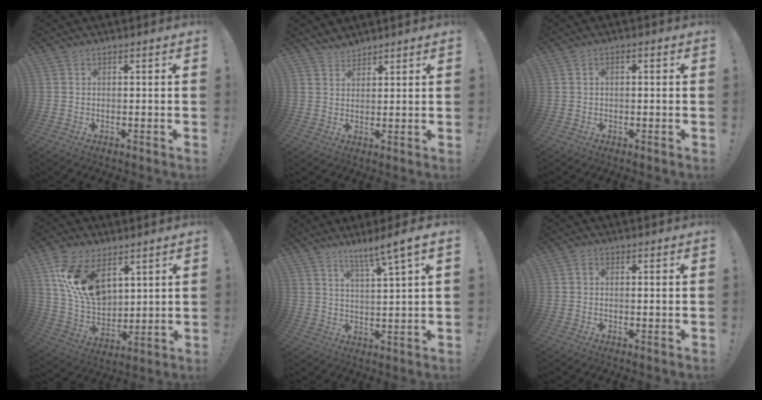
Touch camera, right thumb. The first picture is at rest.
{"total": 3.7, "force": [3.4, 1.3, 0.5], "torque": [0.000, -0.024, 0.063]}
{"total": 1.2, "force": [-0.5, 0.7, 0.9], "torque": [-0.014, 0.005, -0.009]}
{"total": 16.7, "force": [7.8, 10.1, 10.8], "torque": [-0.214, -0.038, 0.147]}
{"total": 6.8, "force": [5.0, -1.3, 4.3], "torque": [-0.072, -0.040, 0.077]}
{"total": 1.1, "force": [0.3, 0.6, 0.8], "torque": [-0.007, 0.000, 0.005]}